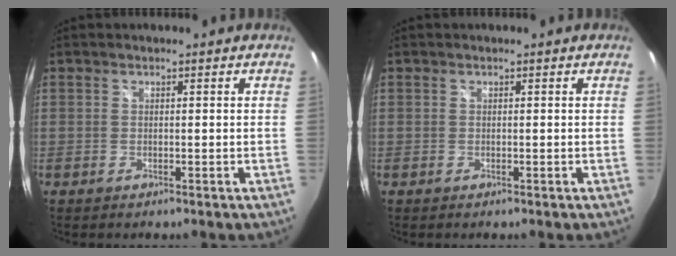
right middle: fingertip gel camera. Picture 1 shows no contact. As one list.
[{"total": 0.0}]